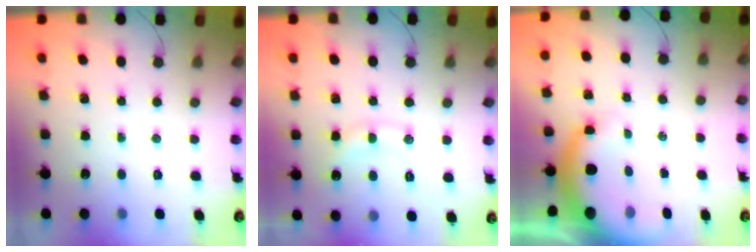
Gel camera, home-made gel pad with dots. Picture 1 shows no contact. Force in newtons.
{"total": 10.2, "press": 10.2, "slide": 0.5}
{"total": 9.0, "press": 8.7, "slide": 2.1}